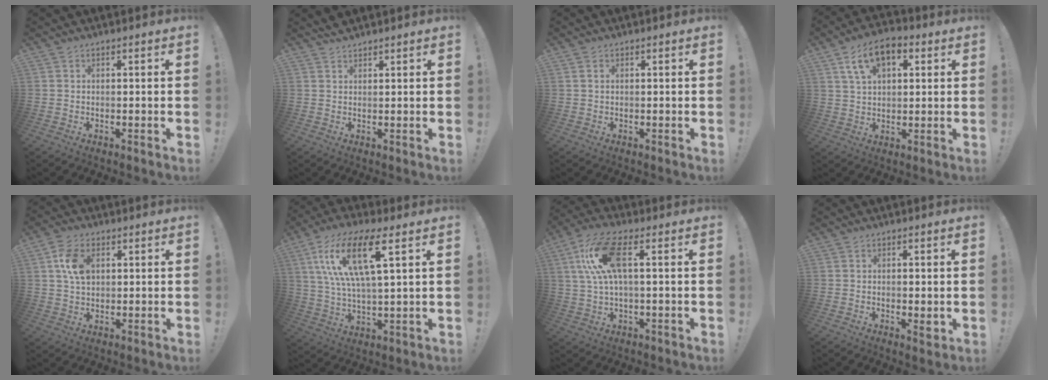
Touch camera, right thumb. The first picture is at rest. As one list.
[{"total": 2.1, "force": [2.1, 0.3, 0.3], "torque": [-0.006, -0.013, 0.040]}, {"total": 0.8, "force": [0.5, 0.5, 0.5], "torque": [-0.012, 0.001, 0.010]}, {"total": 11.0, "force": [4.8, 6.2, 7.7], "torque": [-0.121, 0.001, 0.090]}, {"total": 8.9, "force": [2.6, 5.8, 6.2], "torque": [-0.110, 0.002, 0.048]}, {"total": 17.0, "force": [7.7, 5.1, 14.3], "torque": [-0.279, -0.014, 0.120]}, {"total": 13.7, "force": [3.2, 5.4, 12.2], "torque": [-0.237, 0.002, 0.055]}, {"total": 2.4, "force": [-0.4, 0.9, 2.2], "torque": [-0.021, -0.002, -0.008]}]